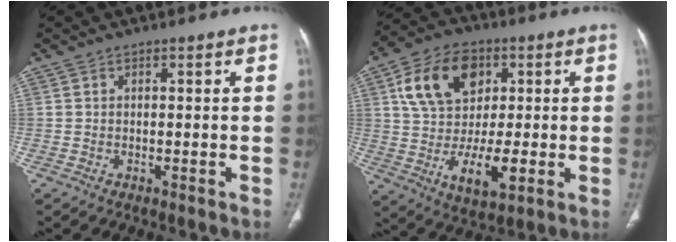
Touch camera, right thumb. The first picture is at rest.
{"total": 18.2, "force": [2.8, 11.9, 13.5], "torque": [-0.208, -0.002, 0.051]}